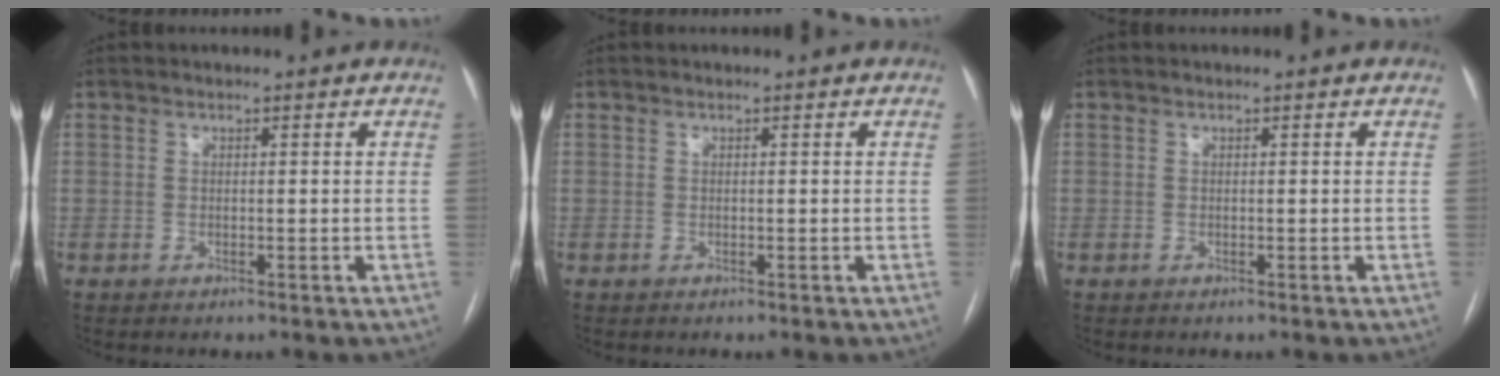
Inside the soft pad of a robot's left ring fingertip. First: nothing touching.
{"total": 0.0}
{"total": 0.0}